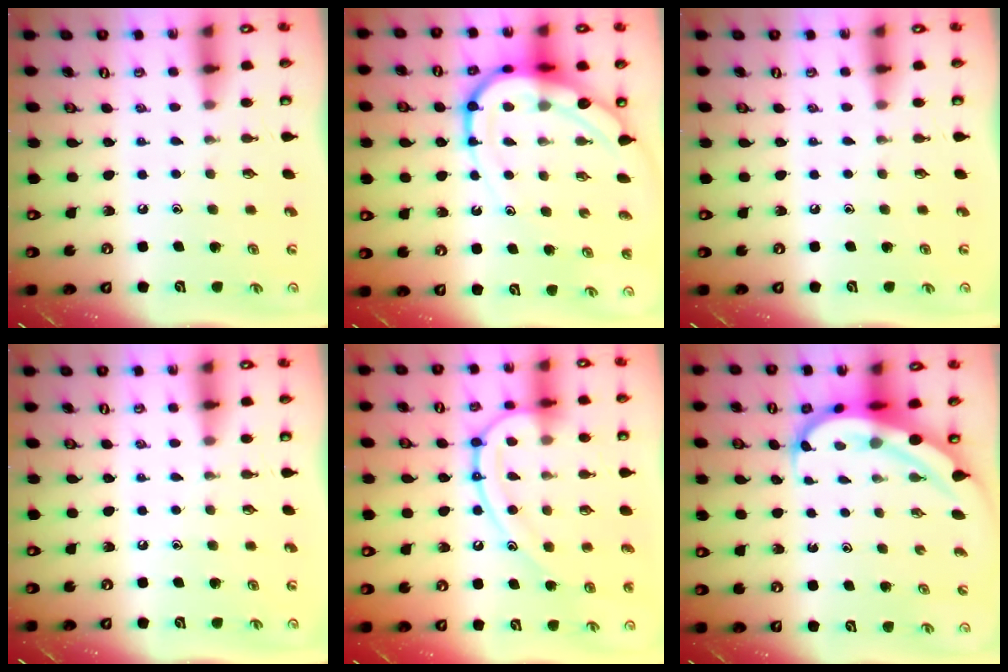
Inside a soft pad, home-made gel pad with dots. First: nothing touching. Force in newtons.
{"total": 15.7, "press": 15.6, "slide": 1.5}
{"total": 0.0}
{"total": 0.0}
{"total": 15.6, "press": 15.5, "slide": 1.8}
{"total": 6.9, "press": 6.7, "slide": 1.6}